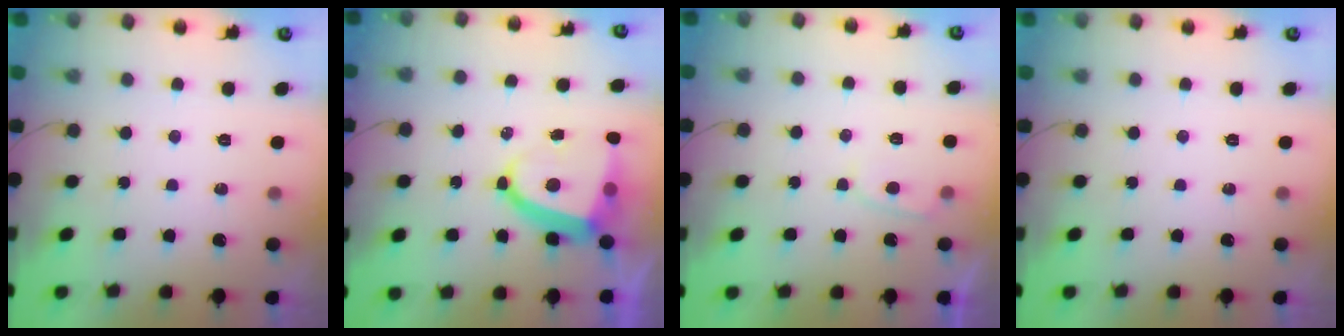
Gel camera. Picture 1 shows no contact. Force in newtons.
{"total": 9.9, "press": 9.9, "slide": 1.4}
{"total": 2.9, "press": 2.9, "slide": 0.3}
{"total": 0.0}